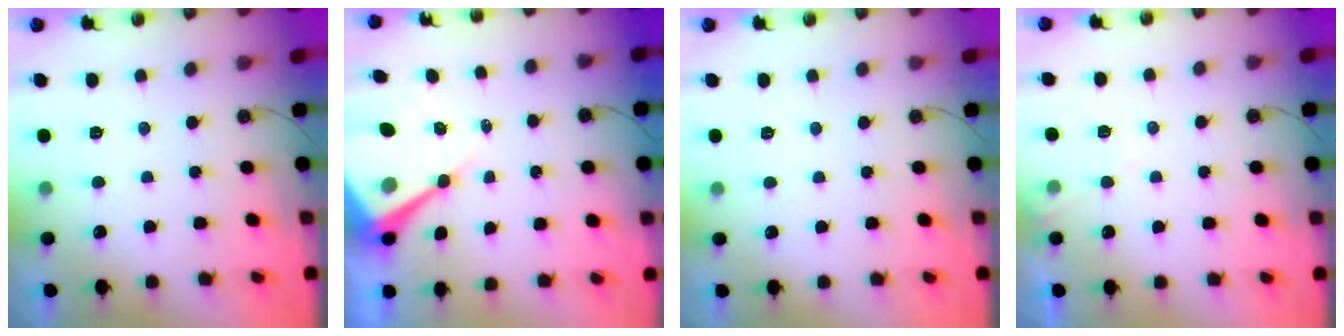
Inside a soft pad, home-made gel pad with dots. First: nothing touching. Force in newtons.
{"total": 12.4, "press": 12.4, "slide": 1.1}
{"total": 2.8, "press": 2.8, "slide": 0.5}
{"total": 5.4, "press": 5.3, "slide": 0.8}